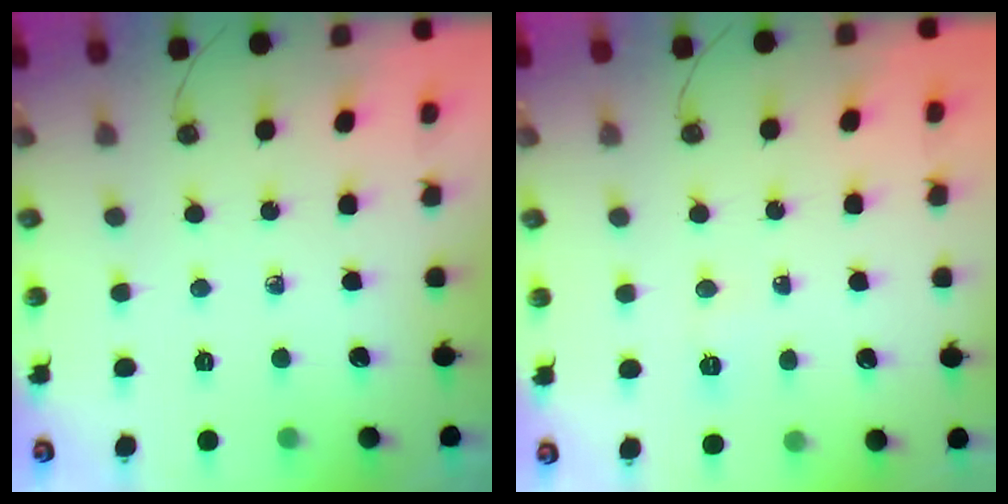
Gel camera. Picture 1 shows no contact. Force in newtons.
{"total": 5.2, "press": 5.2, "slide": 0.6}